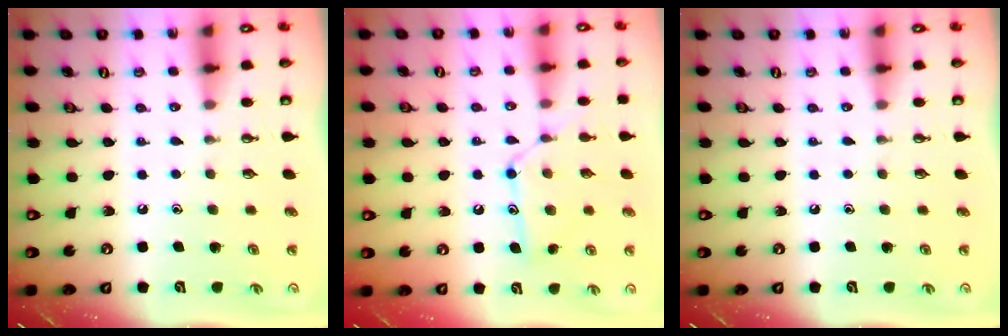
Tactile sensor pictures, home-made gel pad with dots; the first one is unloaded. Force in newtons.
{"total": 12.7, "press": 12.6, "slide": 1.1}
{"total": 0.0}